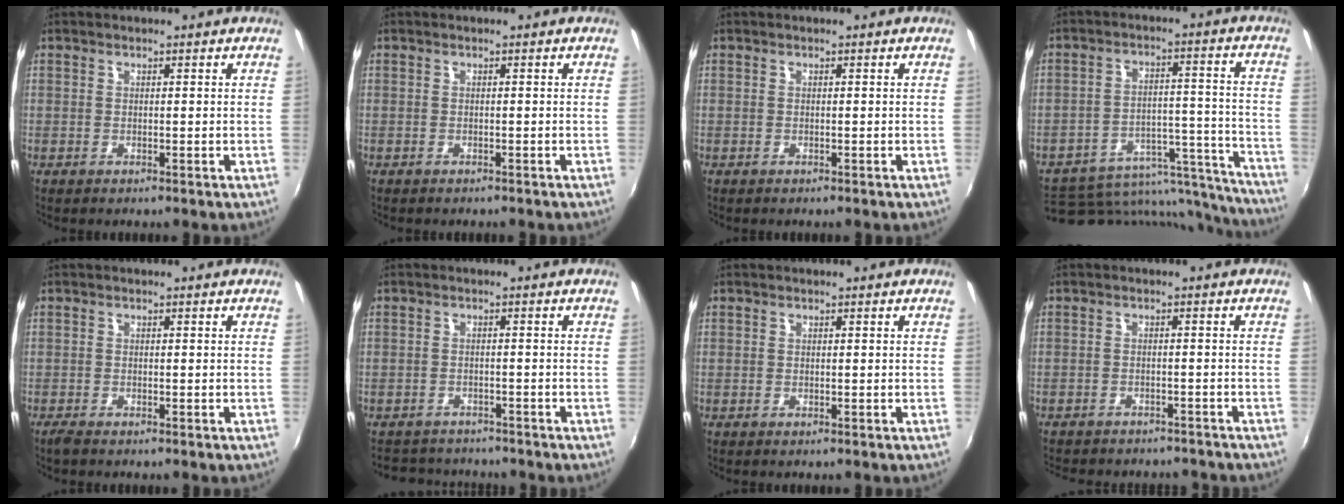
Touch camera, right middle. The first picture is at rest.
{"total": 0.9, "force": [-0.8, 0.4, 0.2], "torque": [-0.007, -0.003, -0.012]}
{"total": 0.0}
{"total": 20.4, "force": [-16.9, 8.5, 7.4], "torque": [-0.118, 0.025, -0.205]}
{"total": 1.3, "force": [-1.0, 0.2, 0.7], "torque": [-0.015, -0.006, -0.021]}
{"total": 7.2, "force": [-6.6, 2.7, 1.2], "torque": [-0.037, 0.008, -0.100]}
{"total": 0.0}
{"total": 10.8, "force": [-9.5, 3.6, 3.6], "torque": [-0.086, -0.013, -0.127]}